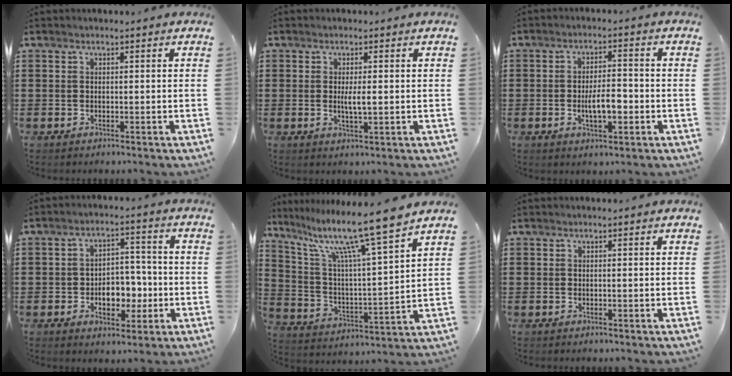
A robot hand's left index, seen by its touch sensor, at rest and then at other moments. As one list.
[{"total": 2.7, "force": [0.1, 0.5, 2.6], "torque": [-0.049, -0.005, 0.002]}, {"total": 5.3, "force": [-1.2, 2.1, 4.7], "torque": [-0.082, 0.001, -0.026]}, {"total": 6.4, "force": [-1.7, 4.3, 4.4], "torque": [-0.066, 0.008, -0.032]}, {"total": 12.4, "force": [9.7, 0.0, 7.7], "torque": [-0.174, -0.059, 0.156]}, {"total": 0.0}]